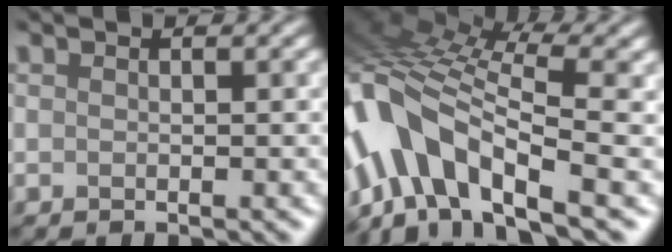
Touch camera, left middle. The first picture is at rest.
{"total": 10.8, "force": [-3.3, 5.1, 8.9], "torque": [-0.184, 0.017, -0.065]}